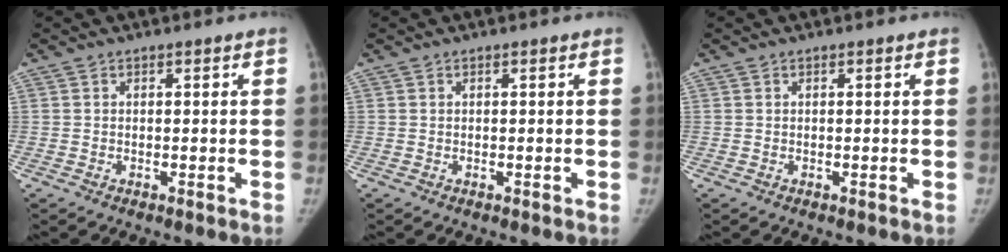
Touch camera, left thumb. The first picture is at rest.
{"total": 0.0}
{"total": 0.0}